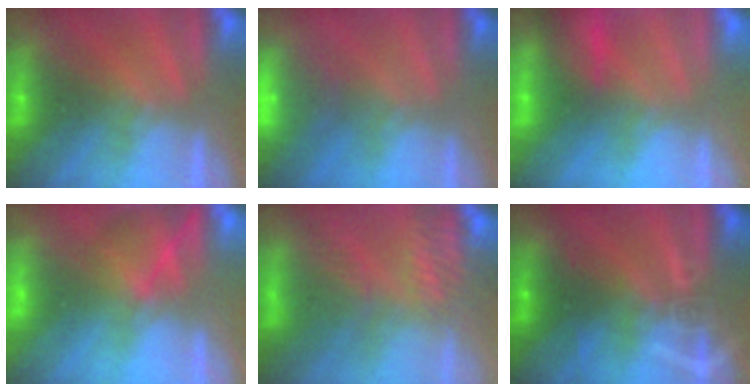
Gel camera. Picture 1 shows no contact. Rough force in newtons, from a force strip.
{"total": 7.3}
{"total": 7.8}
{"total": 2.9}
{"total": 4.4}
{"total": 2.8}